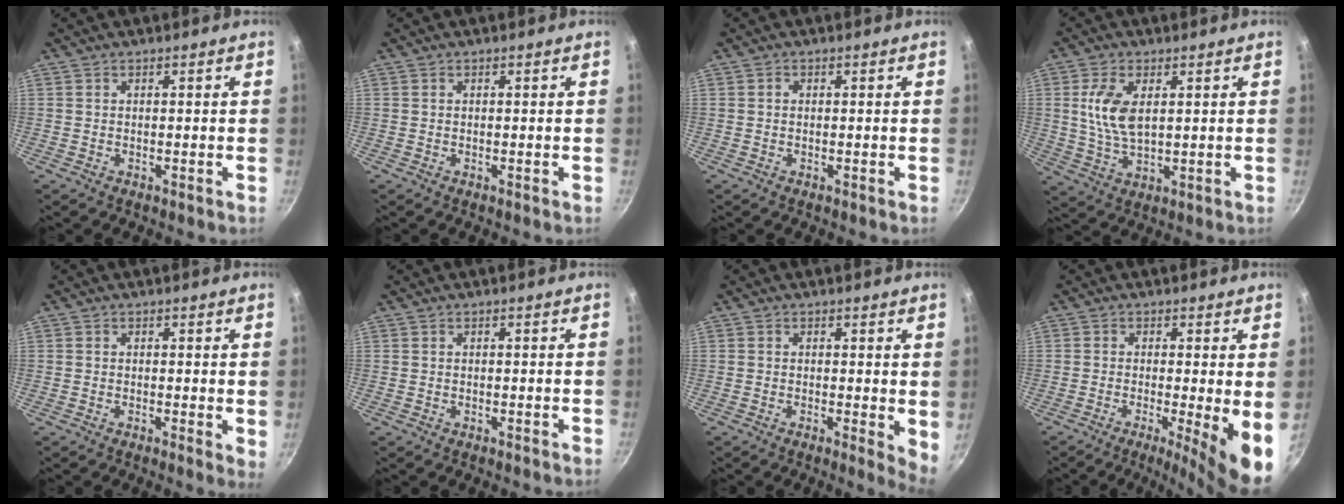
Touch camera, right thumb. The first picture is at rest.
{"total": 0.0}
{"total": 0.7, "force": [0.1, 0.6, 0.4], "torque": [-0.005, 0.005, 0.000]}
{"total": 8.5, "force": [2.0, 4.4, 7.0], "torque": [-0.137, -0.009, 0.040]}
{"total": 1.9, "force": [0.3, 0.7, 1.8], "torque": [-0.021, -0.005, 0.000]}
{"total": 0.0}
{"total": 3.7, "force": [0.3, 1.3, 3.5], "torque": [-0.042, -0.009, 0.002]}
{"total": 8.9, "force": [-1.5, 1.2, 8.7], "torque": [-0.122, -0.010, -0.023]}